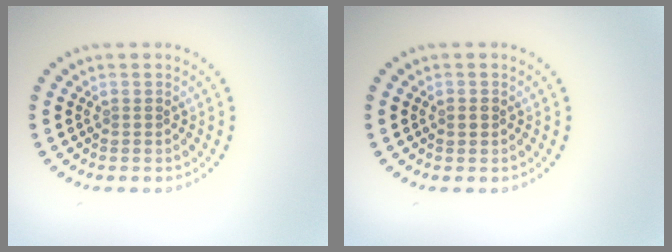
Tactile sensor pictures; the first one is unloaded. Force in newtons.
{"total": 1.0, "press": 1.0, "slide": 0.1}